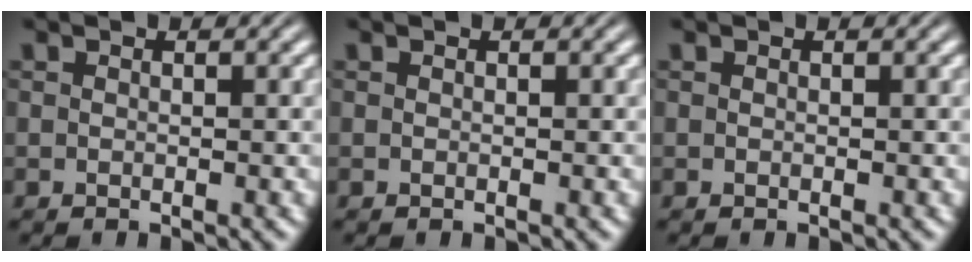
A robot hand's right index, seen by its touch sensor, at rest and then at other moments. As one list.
[{"total": 0.0}, {"total": 0.0}]